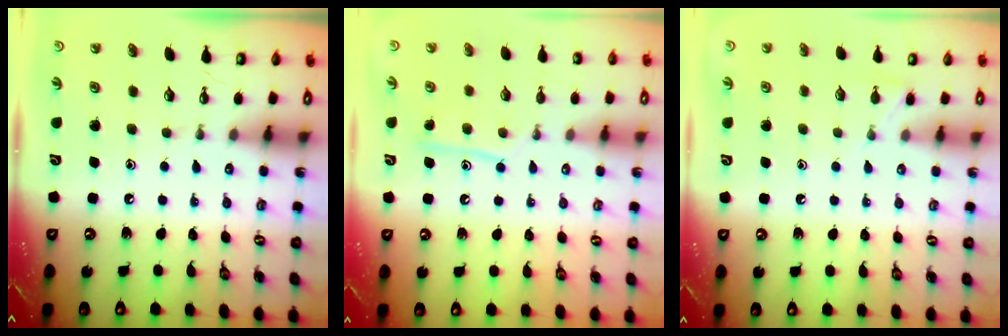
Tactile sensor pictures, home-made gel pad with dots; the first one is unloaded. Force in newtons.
{"total": 10.9, "press": 10.9, "slide": 0.8}
{"total": 4.0, "press": 4.0, "slide": 0.5}